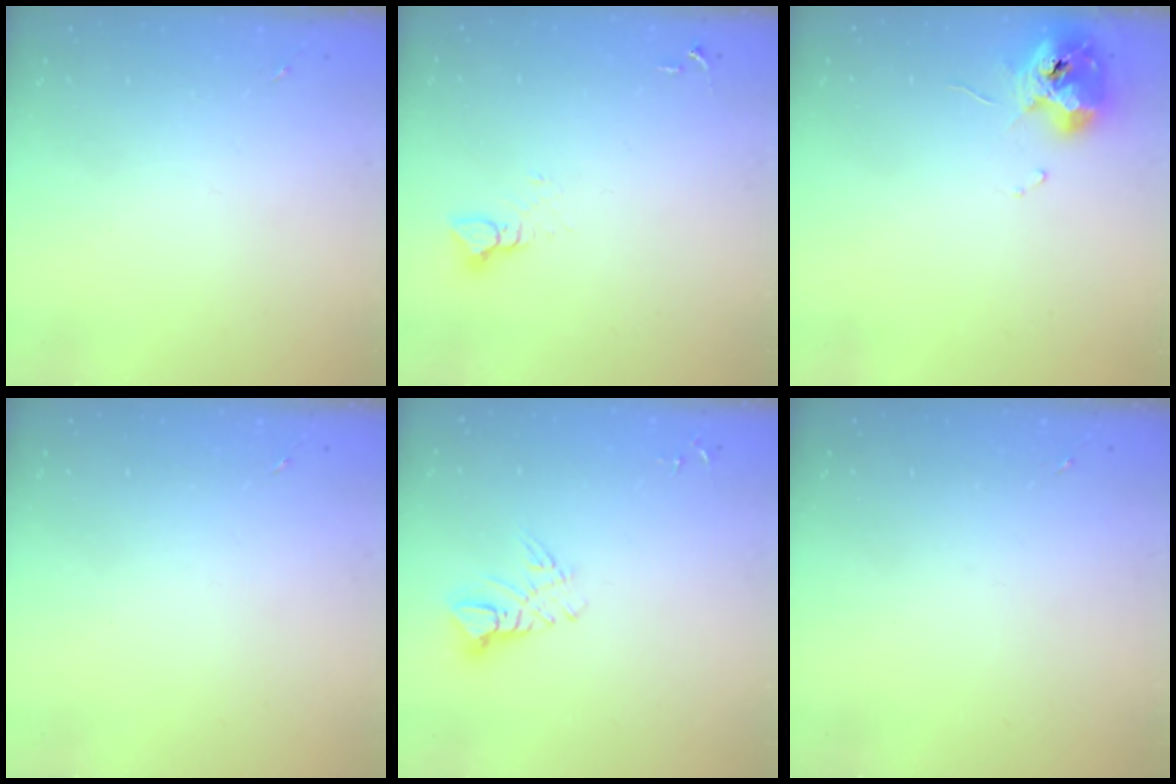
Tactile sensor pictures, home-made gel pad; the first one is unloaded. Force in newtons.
{"total": 3.5, "press": 3.5, "slide": 0.2}
{"total": 11.0, "press": 11.0, "slide": 1.1}
{"total": 0.0}
{"total": 7.5, "press": 7.5, "slide": 0.7}
{"total": 0.0}